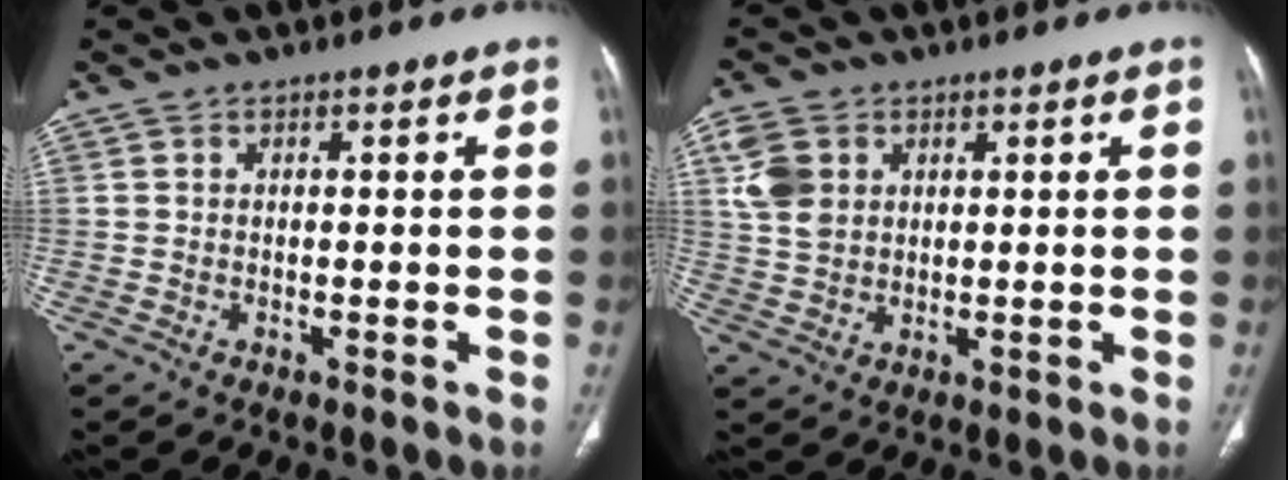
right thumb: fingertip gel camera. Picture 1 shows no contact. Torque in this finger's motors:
{"motor_torque": [1.29, 1.15, 1.01, 0.55, 0.34]}